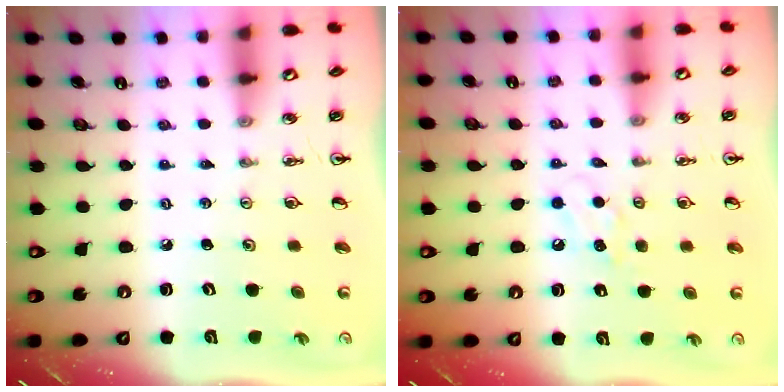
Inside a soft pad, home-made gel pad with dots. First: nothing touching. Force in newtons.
{"total": 5.1, "press": 4.9, "slide": 1.4}